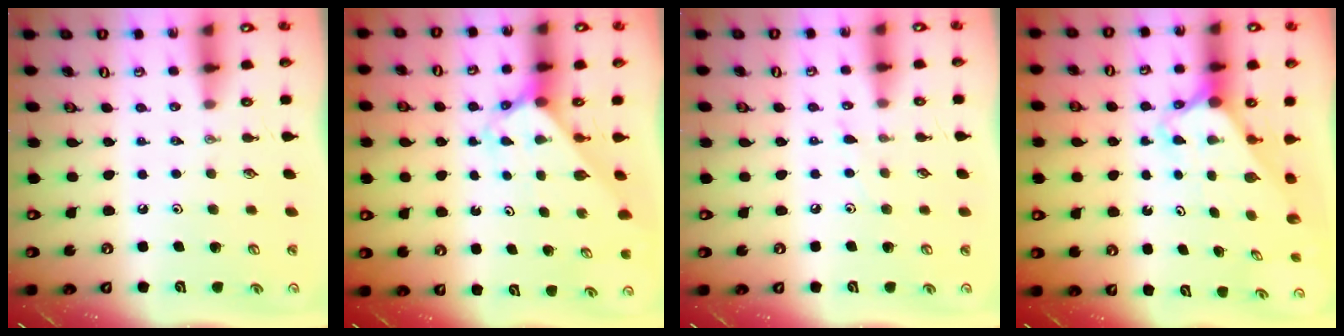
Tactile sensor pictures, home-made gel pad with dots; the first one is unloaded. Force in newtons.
{"total": 2.7, "press": 2.7, "slide": 0.1}
{"total": 4.7, "press": 4.6, "slide": 0.5}
{"total": 2.3, "press": 2.3, "slide": 0.2}